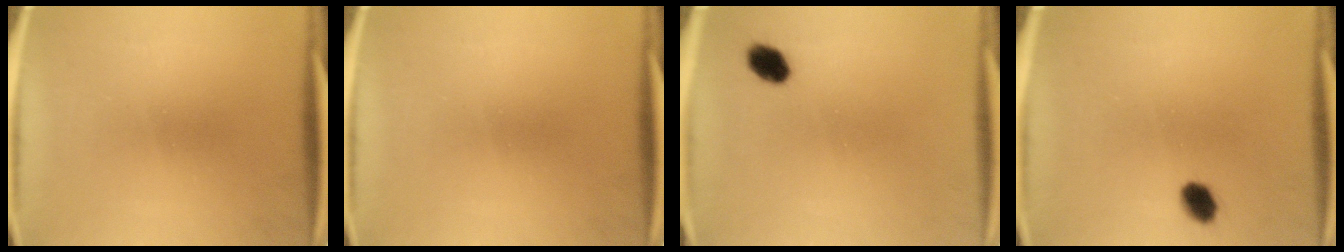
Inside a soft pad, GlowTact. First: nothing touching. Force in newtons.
{"total": 0.0}
{"total": 4.0}
{"total": 3.8}